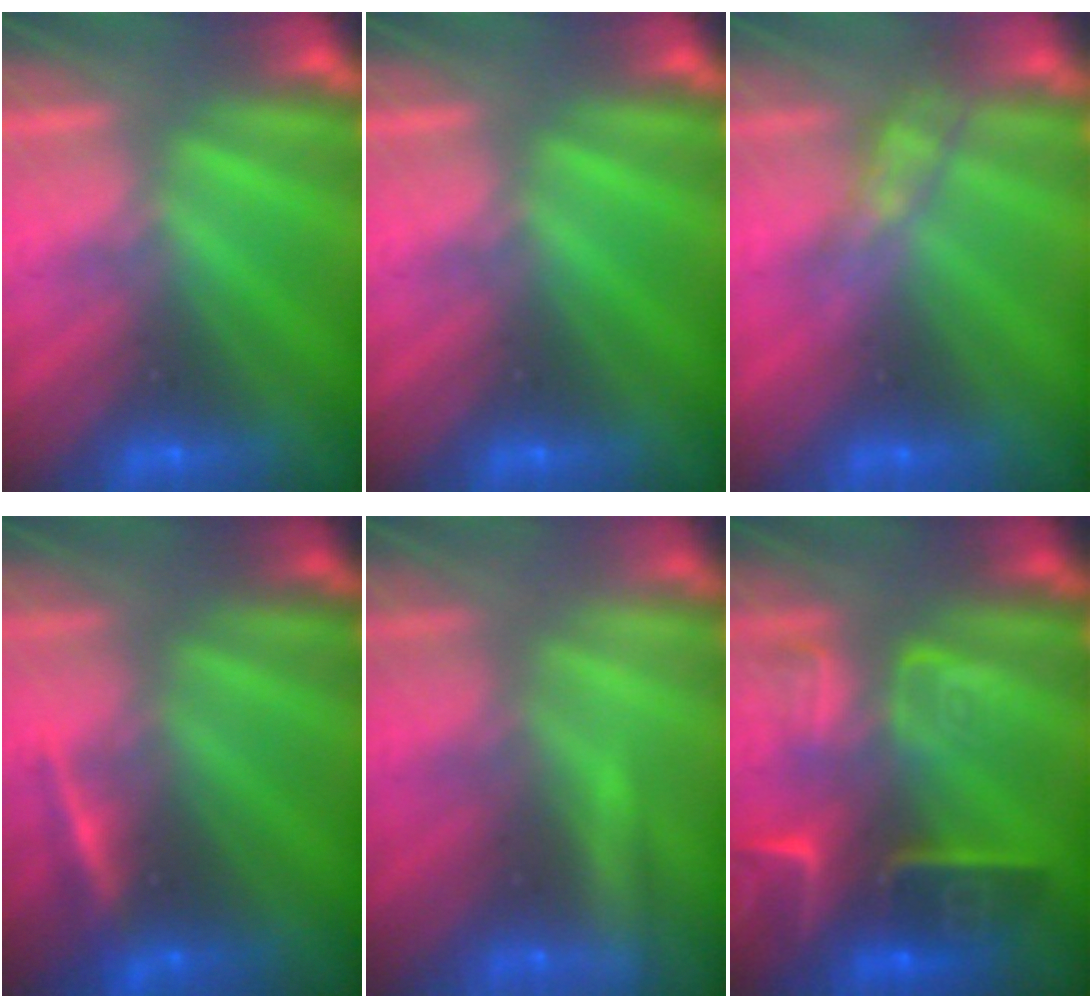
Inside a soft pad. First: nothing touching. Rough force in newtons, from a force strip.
{"total": 0.0}
{"total": 2.7}
{"total": 5.3}
{"total": 2.1}
{"total": 6.2}